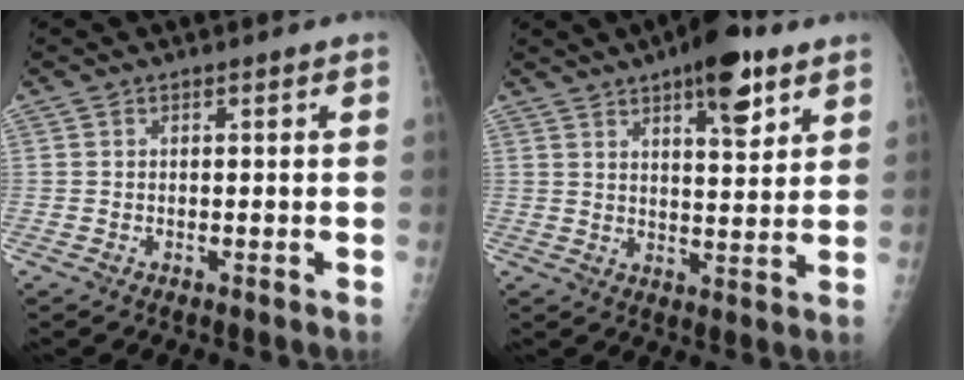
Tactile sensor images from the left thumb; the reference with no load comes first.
{"total": 10.8, "force": [6.3, 3.7, 8.0], "torque": [-0.094, -0.030, 0.089]}